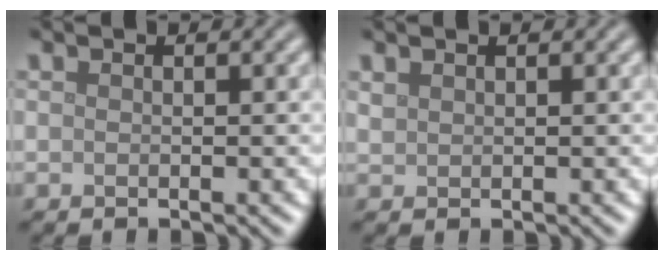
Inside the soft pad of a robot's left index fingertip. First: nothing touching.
{"total": 0.8, "force": [0.8, 0.4, 0.1], "torque": [-0.006, 0.001, 0.019]}